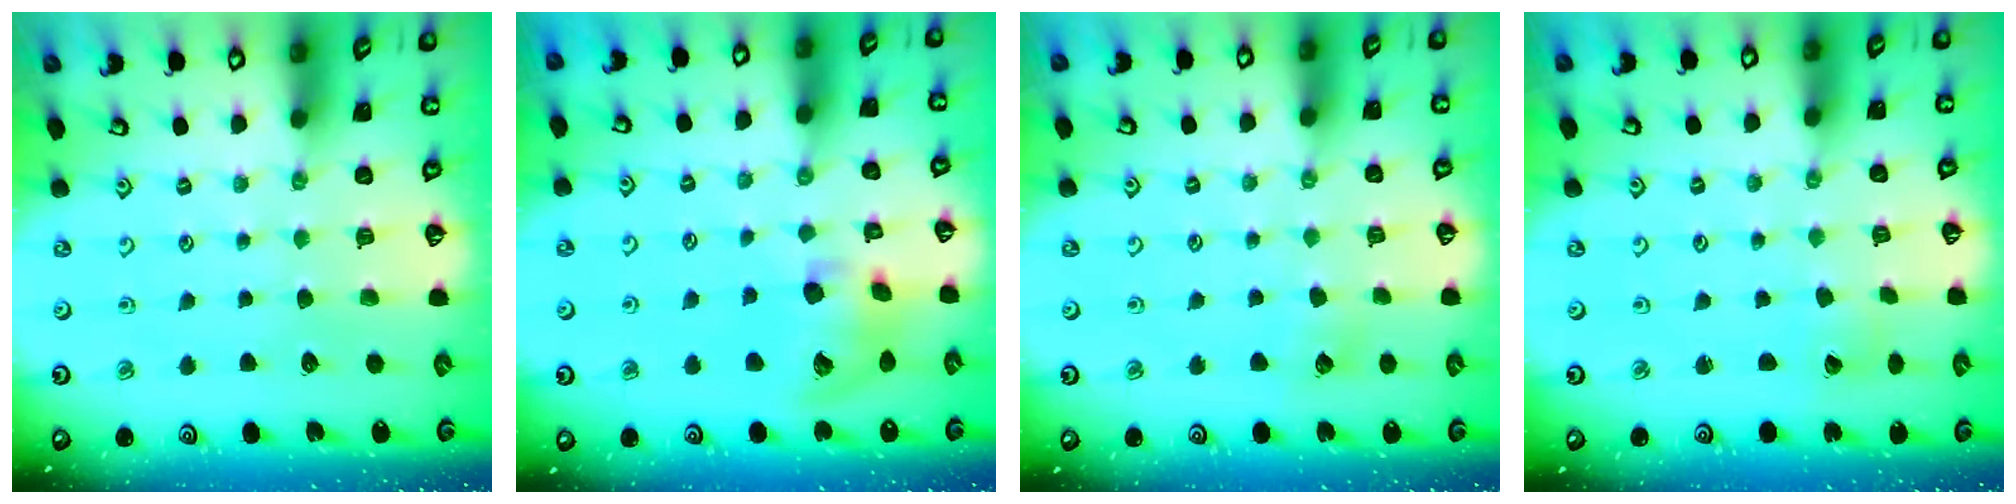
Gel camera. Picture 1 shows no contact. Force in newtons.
{"total": 12.1, "press": 11.9, "slide": 1.8}
{"total": 6.5, "press": 6.5, "slide": 0.9}
{"total": 0.8, "press": 0.8, "slide": 0.0}